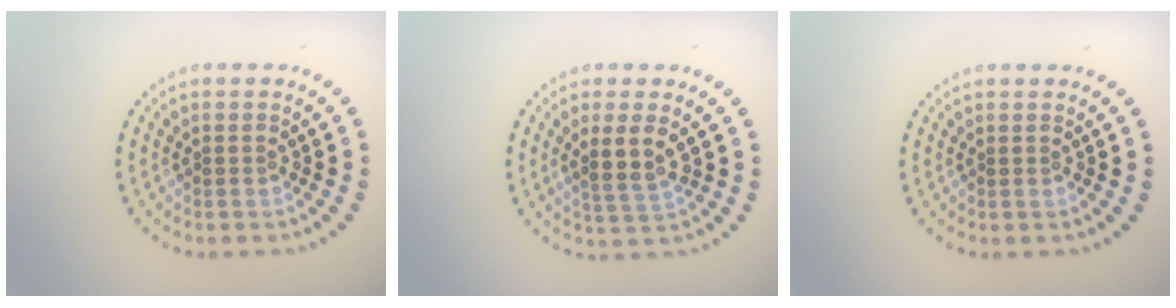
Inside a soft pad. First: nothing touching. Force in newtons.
{"total": 2.8, "press": 2.4, "slide": 1.4}
{"total": 0.0}